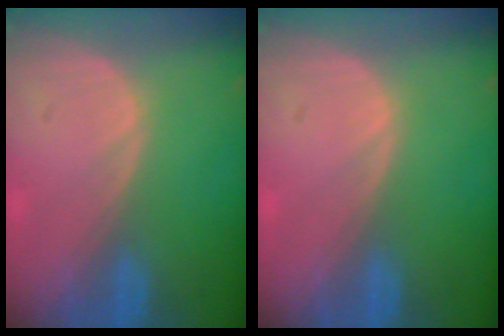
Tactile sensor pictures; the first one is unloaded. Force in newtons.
{"total": 0.0}